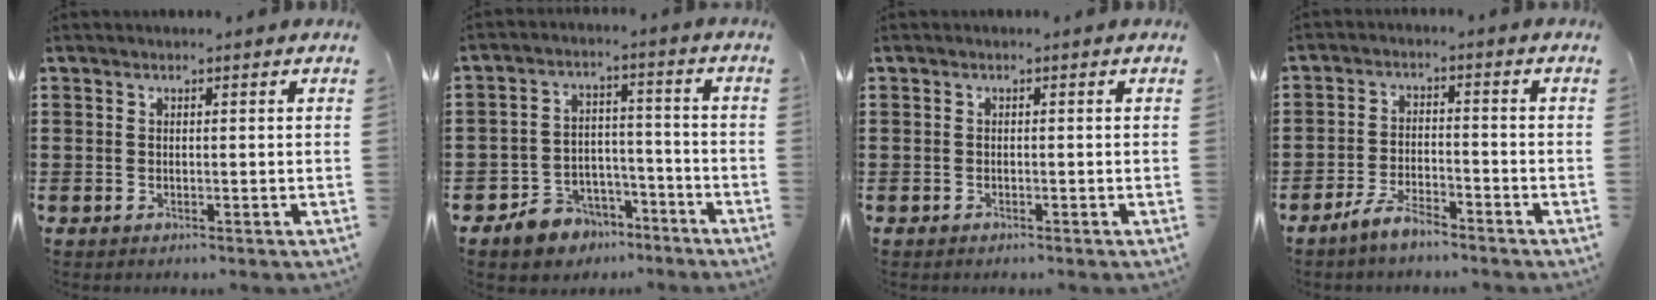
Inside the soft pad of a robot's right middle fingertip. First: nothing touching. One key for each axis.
{"total": 6.6, "fx": -5.6, "fy": 3.4, "fz": 0.5, "tx": -0.017, "ty": 0.028, "tz": -0.111}
{"total": 0.8, "fx": -0.7, "fy": 0.3, "fz": 0.0, "tx": -0.001, "ty": 0.001, "tz": -0.015}
{"total": 4.8, "fx": -4.2, "fy": 1.1, "fz": 2.1, "tx": -0.048, "ty": 0.004, "tz": -0.084}